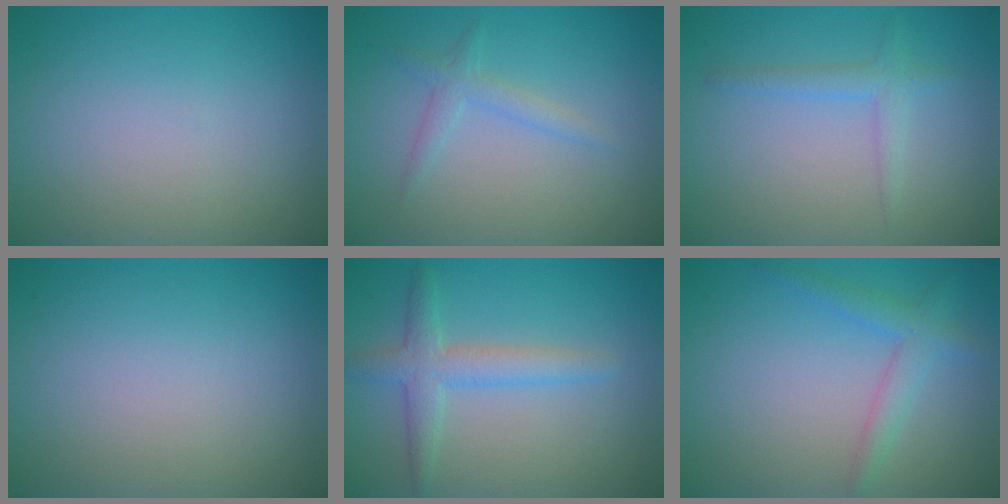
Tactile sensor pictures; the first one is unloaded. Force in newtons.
{"total": 1.6, "press": 1.6, "slide": 0.1}
{"total": 1.7, "press": 1.7, "slide": 0.0}
{"total": 0.0}
{"total": 3.1, "press": 3.1, "slide": 0.1}
{"total": 2.5, "press": 2.5, "slide": 0.1}